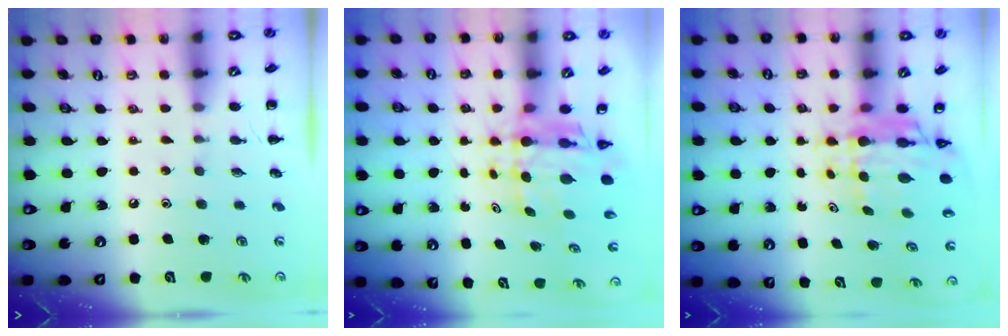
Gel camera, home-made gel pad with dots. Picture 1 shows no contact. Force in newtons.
{"total": 7.8, "press": 7.3, "slide": 2.7}
{"total": 7.1, "press": 6.7, "slide": 2.5}